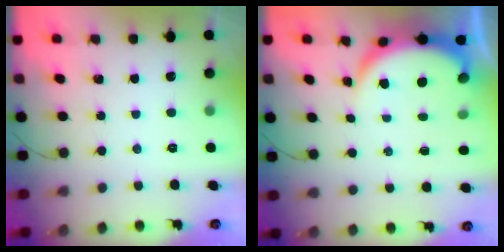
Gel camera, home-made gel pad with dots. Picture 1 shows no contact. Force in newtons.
{"total": 5.7, "press": 5.6, "slide": 0.8}